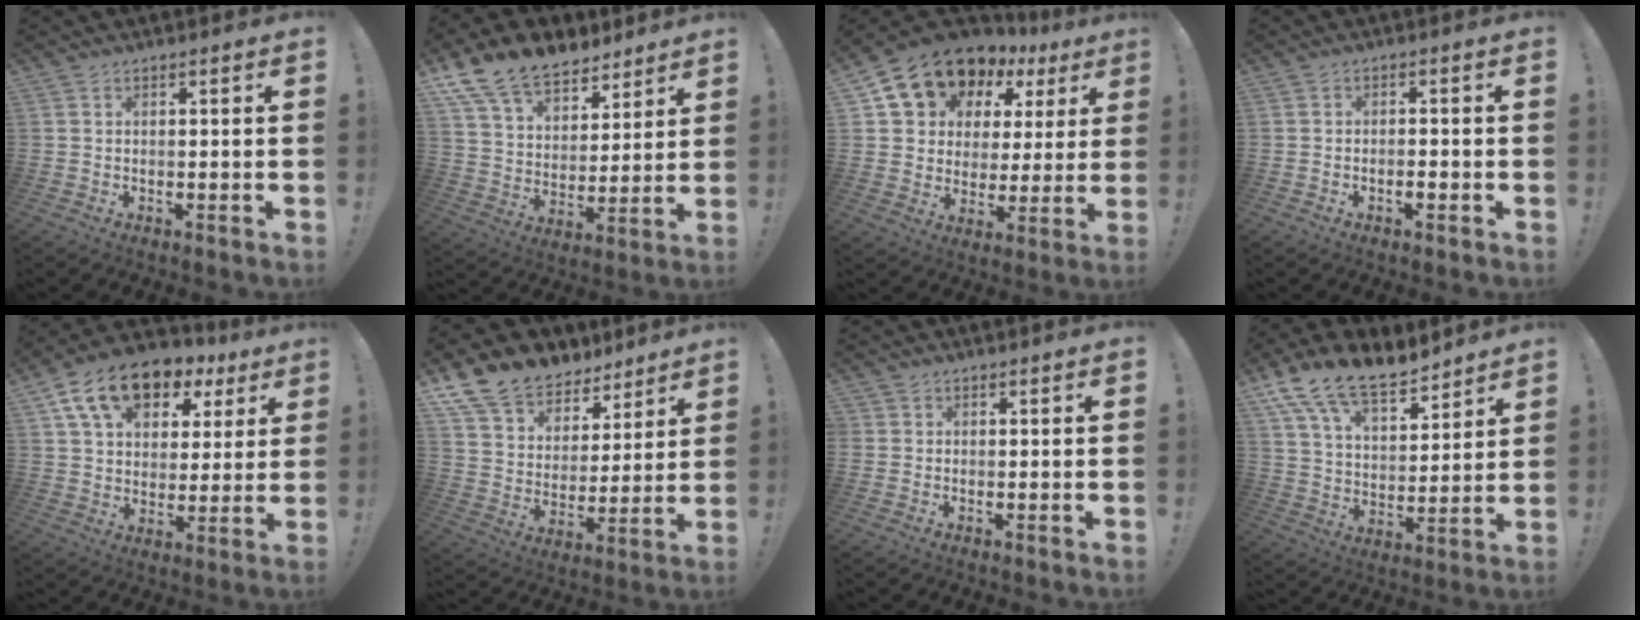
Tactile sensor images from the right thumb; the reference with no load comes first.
{"total": 15.4, "force": [11.2, 8.9, 5.6], "torque": [-0.100, -0.076, 0.212]}
{"total": 14.9, "force": [10.1, 9.4, 5.4], "torque": [-0.092, -0.073, 0.198]}
{"total": 1.8, "force": [-1.2, 0.7, 1.1], "torque": [-0.015, -0.001, -0.020]}
{"total": 16.0, "force": [9.1, 9.9, 8.6], "torque": [-0.145, -0.043, 0.167]}
{"total": 12.8, "force": [9.9, 7.5, 3.1], "torque": [-0.063, -0.077, 0.187]}
{"total": 0.8, "force": [0.1, 0.8, 0.2], "torque": [-0.006, 0.003, 0.003]}
{"total": 15.7, "force": [11.9, 6.9, 7.7], "torque": [-0.139, -0.083, 0.218]}